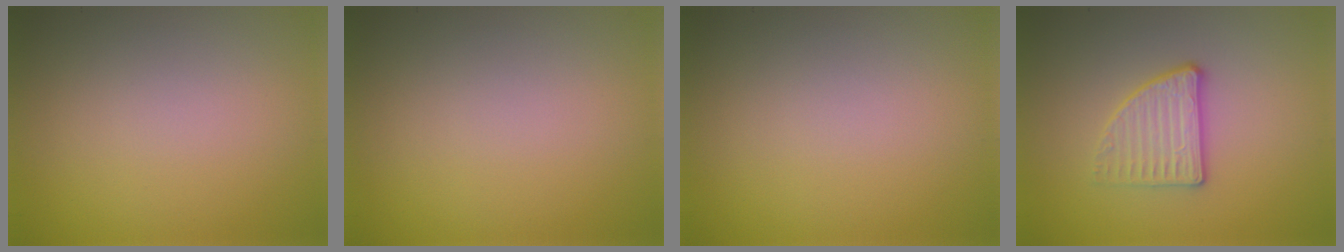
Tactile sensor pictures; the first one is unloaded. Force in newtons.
{"total": 0.0}
{"total": 0.0}
{"total": 2.7, "press": 2.6, "slide": 0.8}